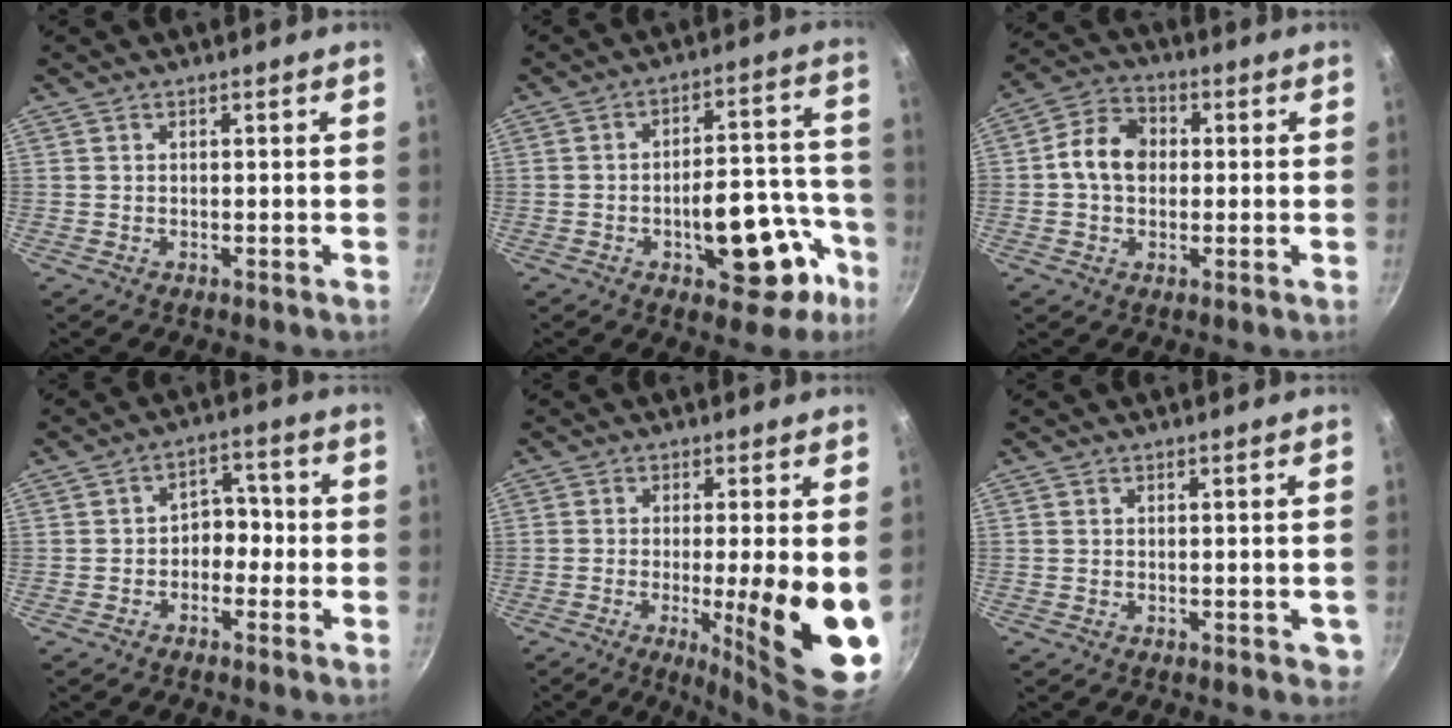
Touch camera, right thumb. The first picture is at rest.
{"total": 16.8, "force": [-7.1, 8.3, 12.8], "torque": [-0.104, 0.060, -0.091]}
{"total": 8.9, "force": [0.3, 6.9, 5.6], "torque": [-0.078, 0.019, -0.011]}
{"total": 4.9, "force": [-1.4, 3.8, 2.9], "torque": [0.003, 0.029, -0.030]}
{"total": 16.3, "force": [-2.4, 3.1, 15.8], "torque": [-0.206, -0.023, -0.028]}
{"total": 2.0, "force": [-0.2, 1.5, 1.4], "torque": [-0.011, 0.000, 0.000]}